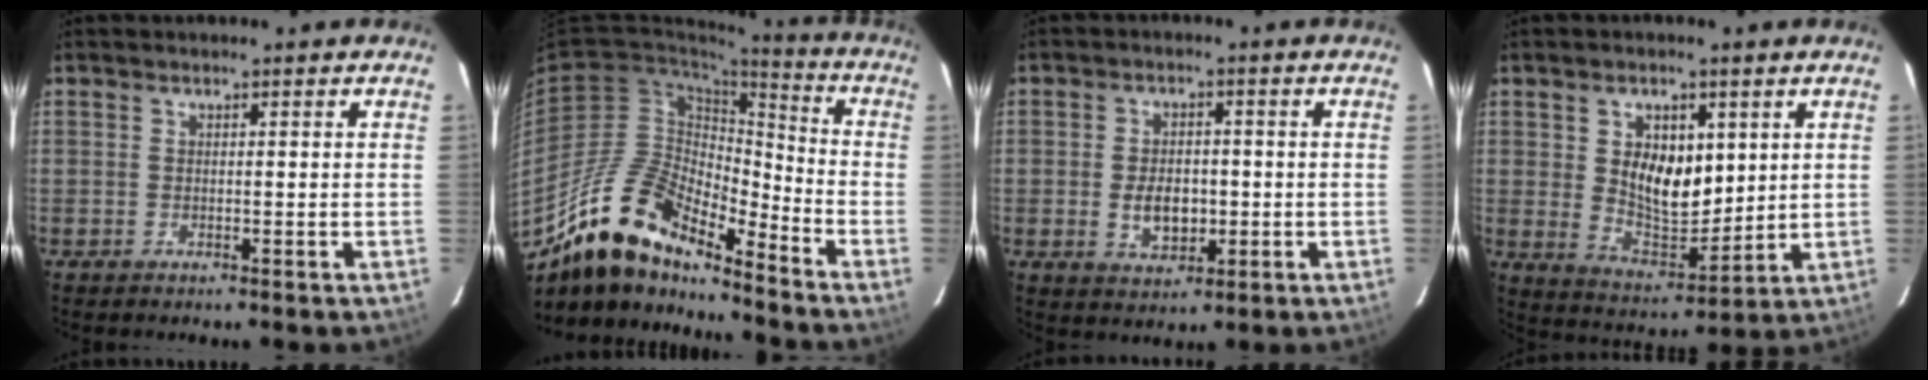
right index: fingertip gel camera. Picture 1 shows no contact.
{"total": 17.7, "force": [-14.4, 5.2, 8.9], "torque": [-0.157, -0.002, -0.274]}
{"total": 6.4, "force": [-1.1, 4.1, 4.8], "torque": [-0.092, -0.003, -0.012]}
{"total": 10.4, "force": [2.6, 6.5, 7.6], "torque": [-0.131, -0.006, 0.062]}